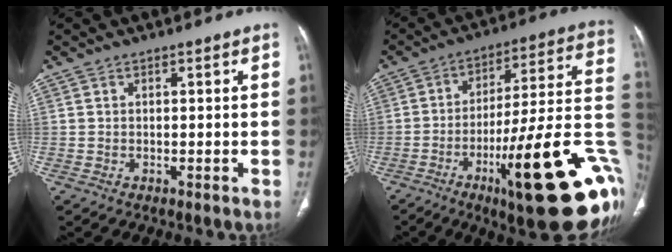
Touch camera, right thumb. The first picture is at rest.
{"total": 29.5, "force": [-9.6, 6.3, 27.2], "torque": [-0.308, 0.034, -0.134]}